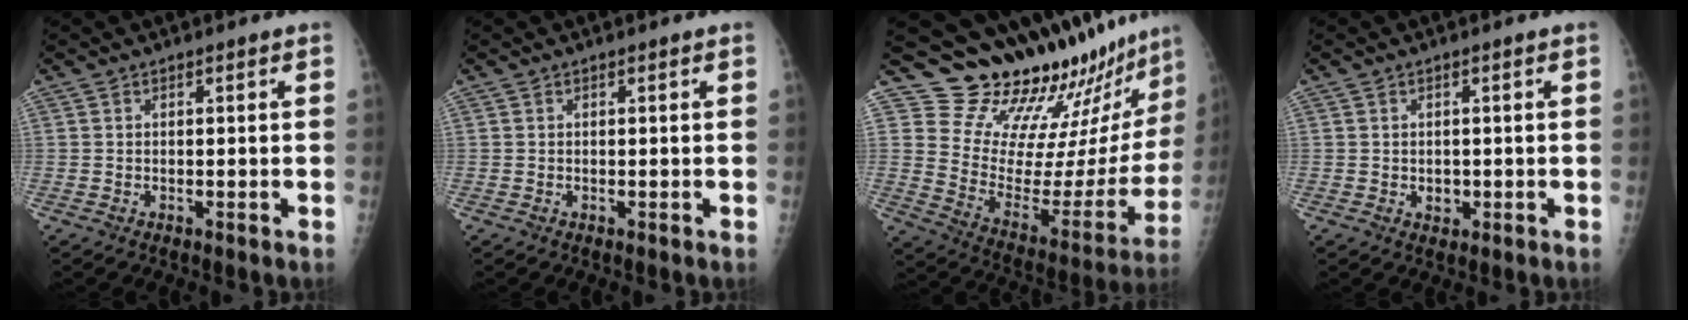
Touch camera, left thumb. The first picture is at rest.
{"total": 0.0}
{"total": 24.1, "force": [22.7, 3.5, 7.3], "torque": [-0.079, -0.209, 0.322]}
{"total": 1.4, "force": [0.1, 1.2, 0.8], "torque": [-0.009, -0.001, 0.006]}